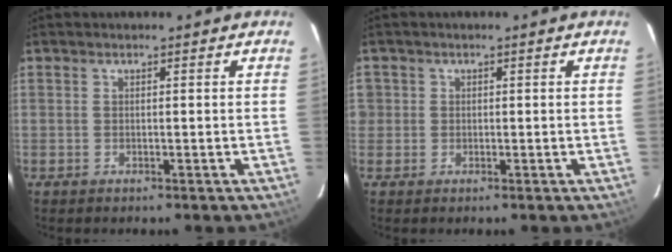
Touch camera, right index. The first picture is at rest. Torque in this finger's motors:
{"motor_torque": [-0.02, -0.04, 0.02, 0.01]}